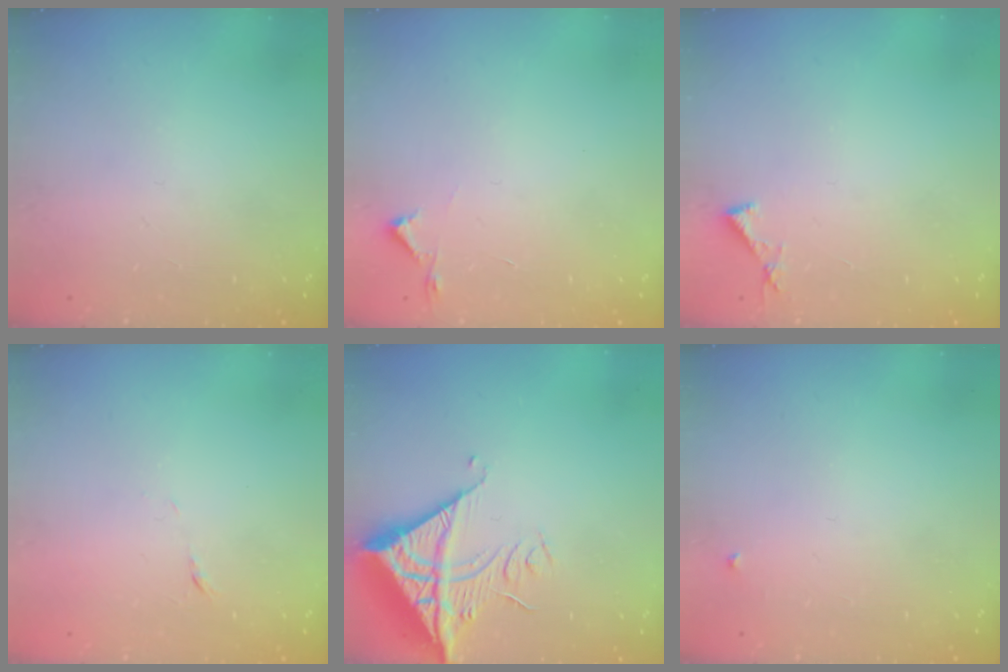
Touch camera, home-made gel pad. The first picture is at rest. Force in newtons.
{"total": 2.7, "press": 2.6, "slide": 0.4}
{"total": 3.8, "press": 3.8, "slide": 0.3}
{"total": 4.4, "press": 4.3, "slide": 0.8}
{"total": 15.7, "press": 15.6, "slide": 1.8}
{"total": 3.0, "press": 3.0, "slide": 0.4}